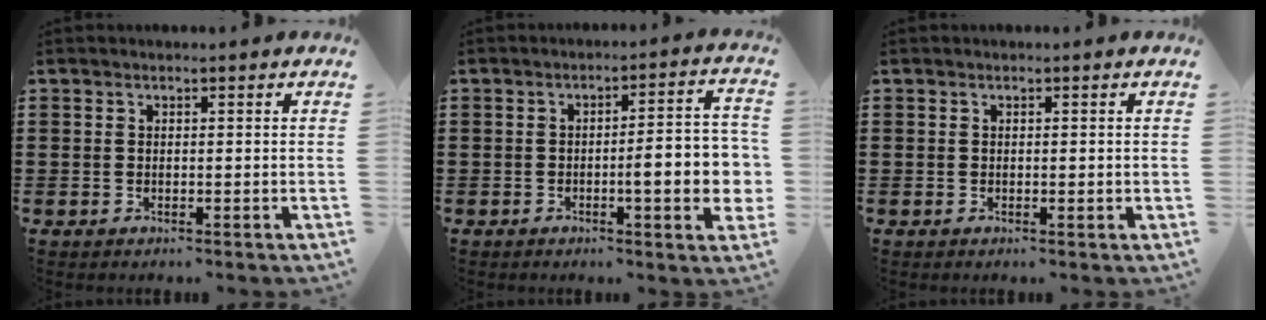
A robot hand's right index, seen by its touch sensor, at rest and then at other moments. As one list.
[{"total": 8.6, "force": [-1.5, 1.7, 8.3], "torque": [-0.112, -0.010, -0.029]}, {"total": 0.0}]